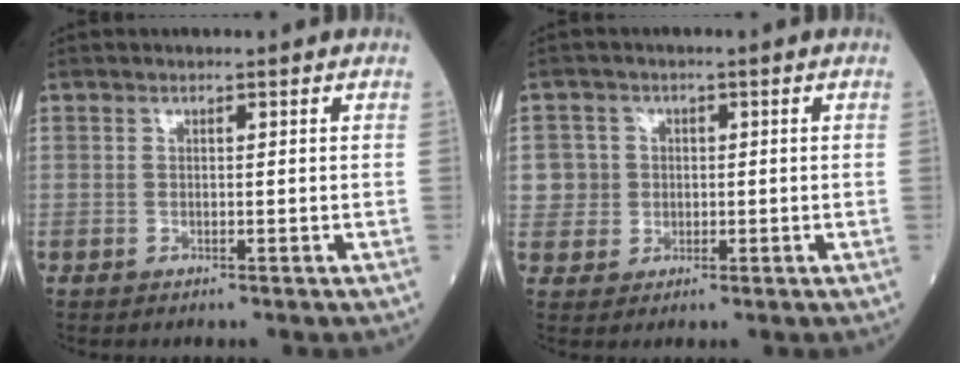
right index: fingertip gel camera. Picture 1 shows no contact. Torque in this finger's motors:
{"motor_torque": [-0.04, -0.01, -0.05, 0.02]}